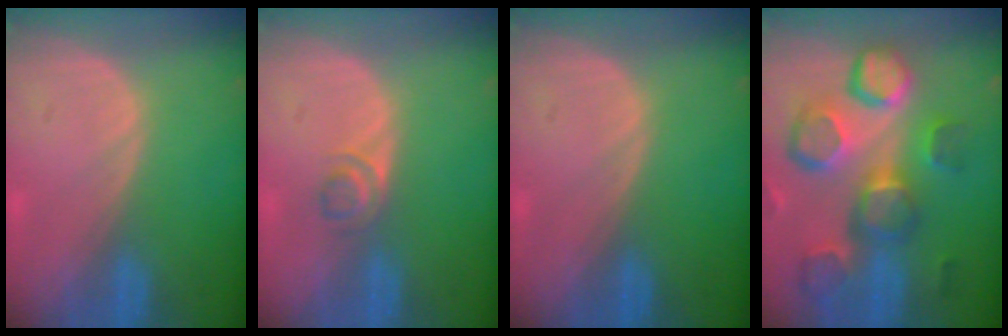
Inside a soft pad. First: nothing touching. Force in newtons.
{"total": 2.3, "press": 2.1, "slide": 1.0}
{"total": 0.0}
{"total": 12.9, "press": 11.2, "slide": 6.4}